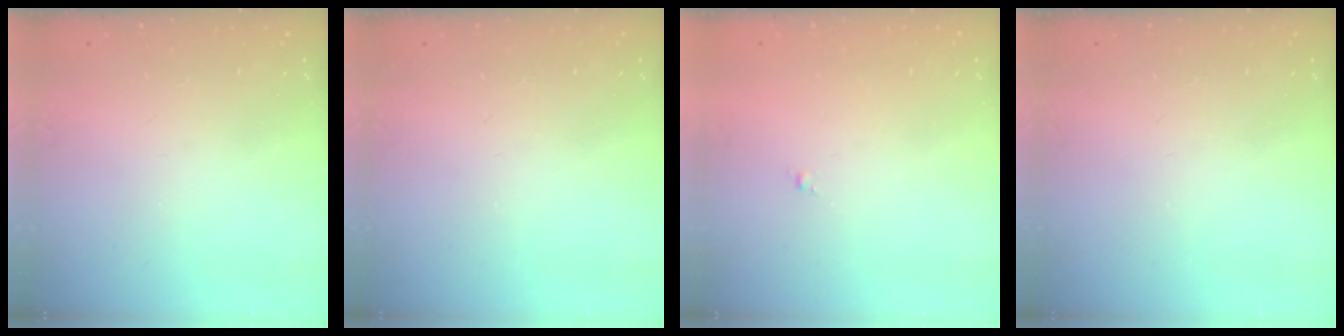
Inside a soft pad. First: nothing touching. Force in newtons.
{"total": 0.0}
{"total": 0.0}
{"total": 0.0}